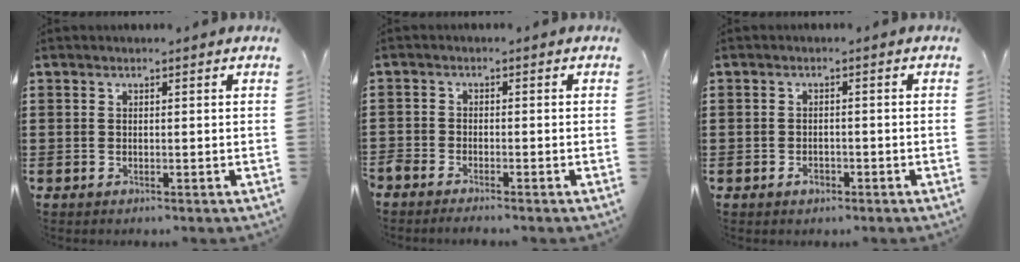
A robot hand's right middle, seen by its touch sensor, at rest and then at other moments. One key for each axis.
{"total": 2.0, "fx": -1.9, "fy": 0.2, "fz": 0.2, "tx": -0.008, "ty": 0.000, "tz": -0.041}
{"total": 1.5, "fx": -0.9, "fy": 0.9, "fz": 0.8, "tx": -0.017, "ty": 0.001, "tz": -0.019}